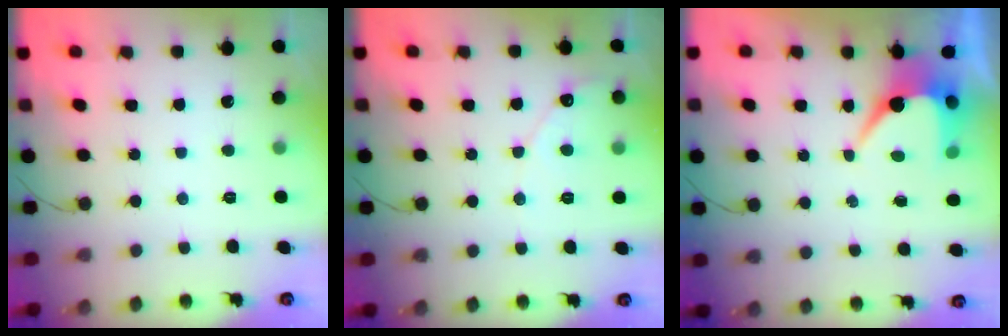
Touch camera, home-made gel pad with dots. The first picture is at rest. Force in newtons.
{"total": 4.0, "press": 4.0, "slide": 0.3}
{"total": 7.7, "press": 7.7, "slide": 0.3}